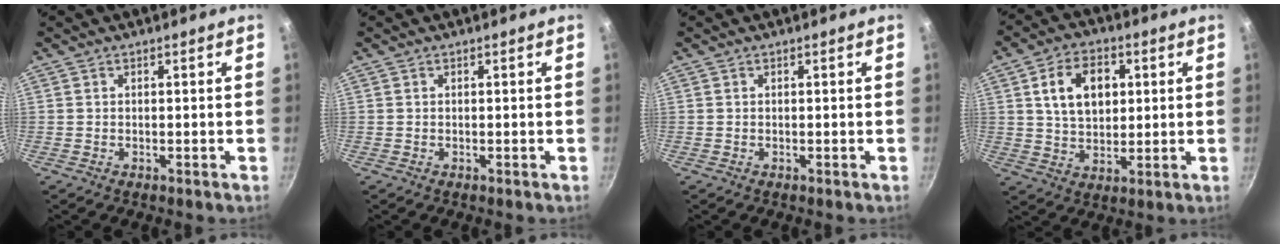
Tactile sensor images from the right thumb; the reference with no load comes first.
{"total": 0.0}
{"total": 0.0}
{"total": 11.2, "force": [2.8, 7.6, 7.7], "torque": [-0.106, 0.000, 0.047]}